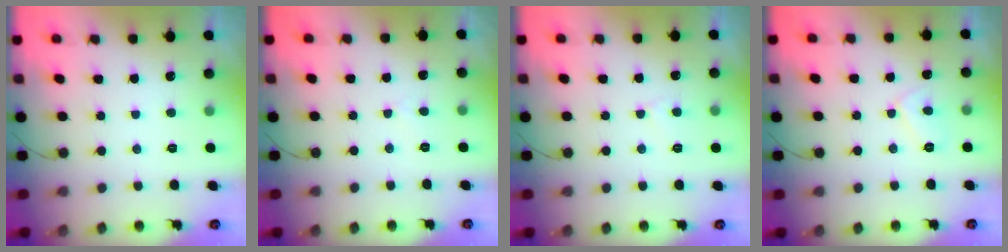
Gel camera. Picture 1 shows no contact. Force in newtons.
{"total": 2.1, "press": 2.1, "slide": 0.2}
{"total": 2.7, "press": 2.7, "slide": 0.2}
{"total": 5.2, "press": 5.2, "slide": 0.4}